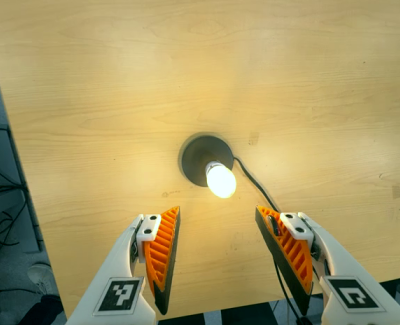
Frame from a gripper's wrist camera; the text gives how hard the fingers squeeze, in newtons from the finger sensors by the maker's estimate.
{"total": 0.0}